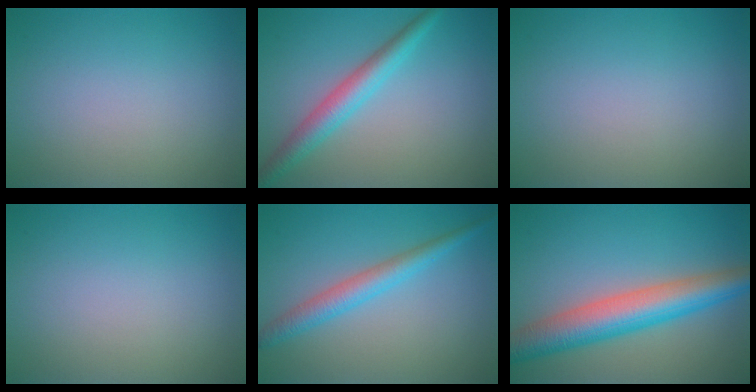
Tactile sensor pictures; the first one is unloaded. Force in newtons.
{"total": 3.6, "press": 3.6, "slide": 0.0}
{"total": 0.0}
{"total": 0.0}
{"total": 3.1, "press": 3.1, "slide": 0.1}
{"total": 7.3, "press": 7.3, "slide": 0.0}